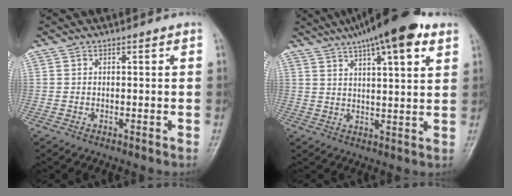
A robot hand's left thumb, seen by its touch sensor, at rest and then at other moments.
{"total": 16.1, "force": [10.1, 4.2, 11.9], "torque": [-0.170, -0.007, 0.153]}